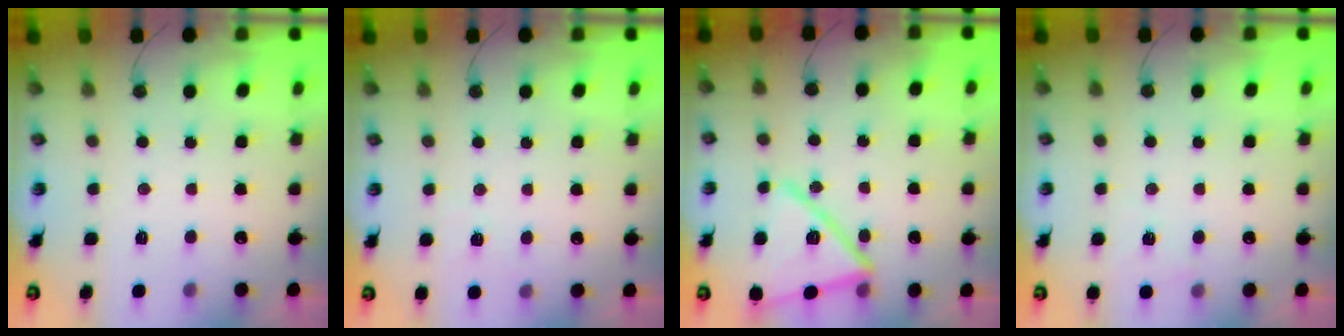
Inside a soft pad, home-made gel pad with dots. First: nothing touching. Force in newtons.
{"total": 3.5, "press": 3.0, "slide": 1.9}
{"total": 17.8, "press": 17.7, "slide": 1.2}
{"total": 5.0, "press": 4.2, "slide": 2.6}